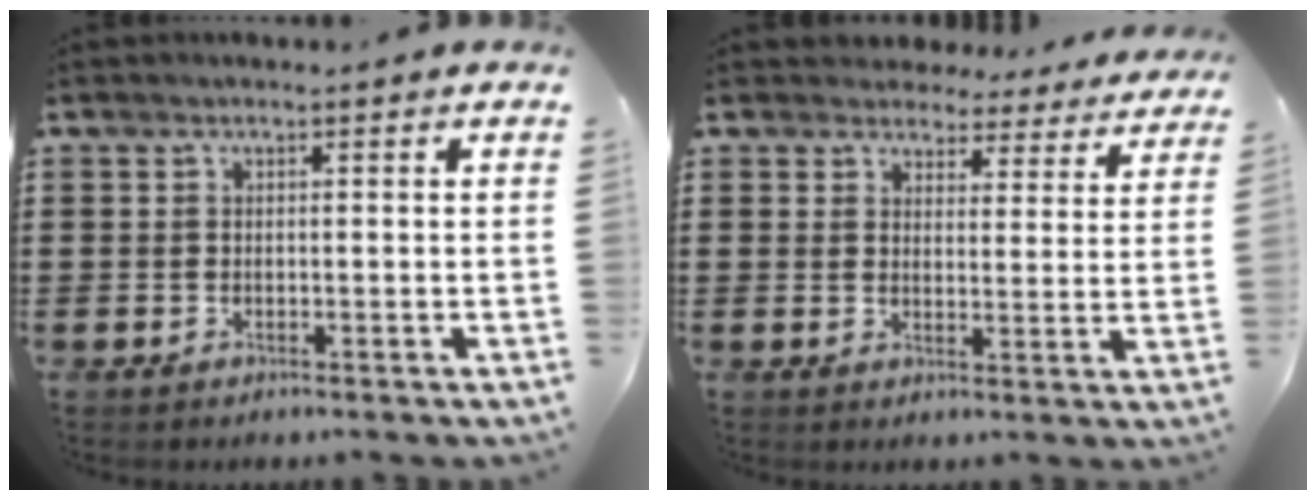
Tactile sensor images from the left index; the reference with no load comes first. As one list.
[{"total": 3.9, "force": [3.7, 1.1, 0.3], "torque": [-0.017, -0.018, 0.063]}]